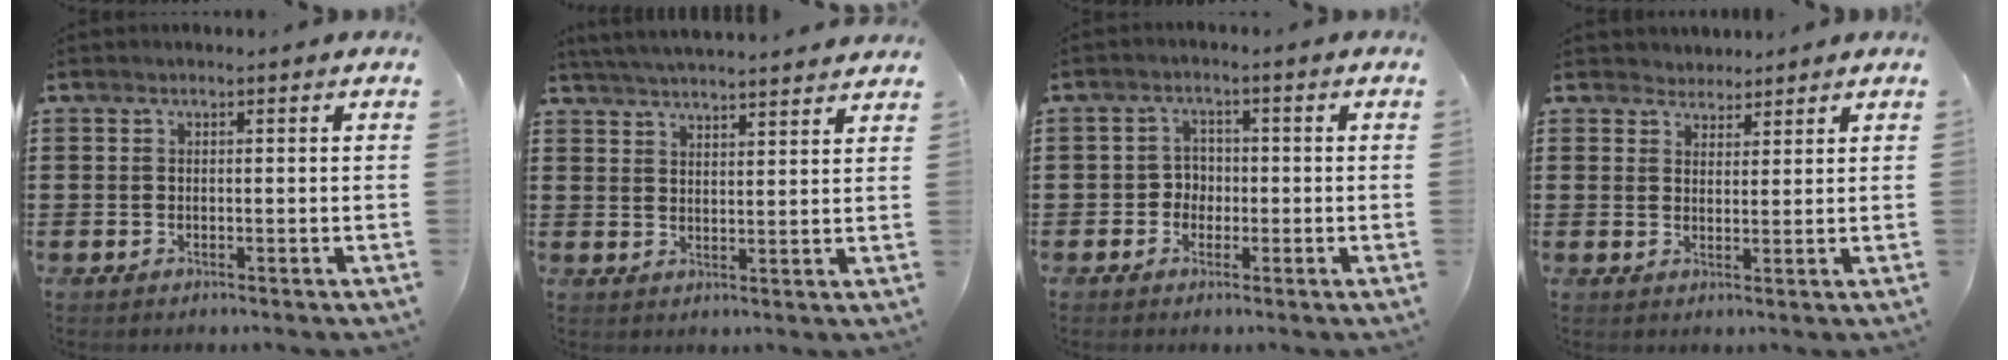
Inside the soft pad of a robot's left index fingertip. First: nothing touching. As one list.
[{"total": 4.1, "force": [4.0, -0.5, 0.6], "torque": [-0.024, -0.018, 0.071]}, {"total": 2.8, "force": [-0.9, 2.5, 1.0], "torque": [-0.028, 0.007, -0.022]}, {"total": 2.6, "force": [2.3, 1.3, -0.4], "torque": [-0.003, 0.005, 0.044]}]